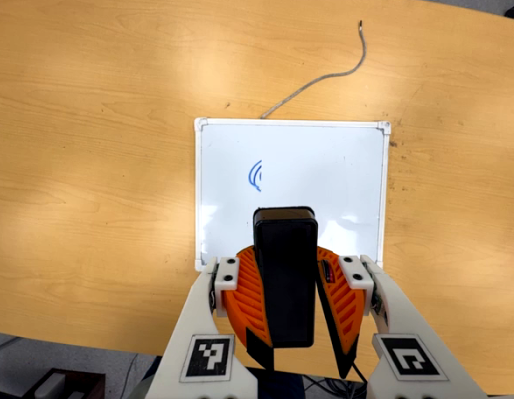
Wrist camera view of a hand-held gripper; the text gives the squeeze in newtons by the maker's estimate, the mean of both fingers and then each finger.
{"total": 13.8, "left": 12.5, "right": 15.2}